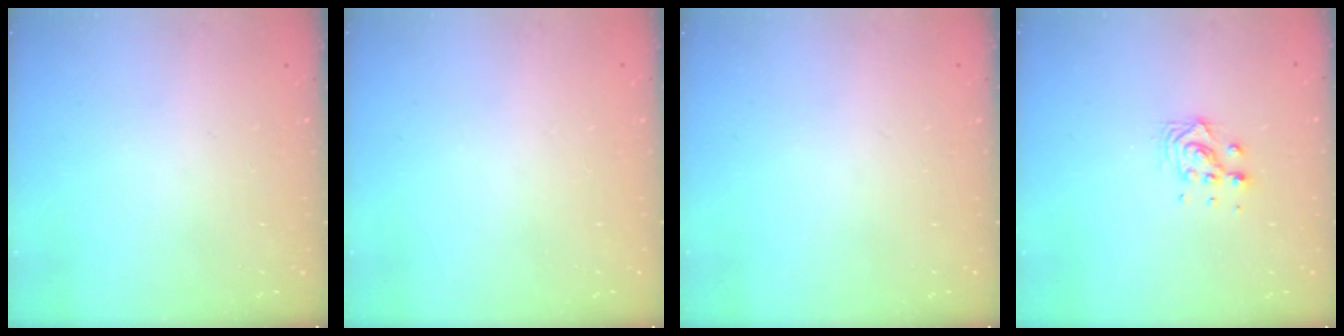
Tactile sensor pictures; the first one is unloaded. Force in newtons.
{"total": 0.0}
{"total": 0.0}
{"total": 6.9, "press": 6.9, "slide": 0.4}